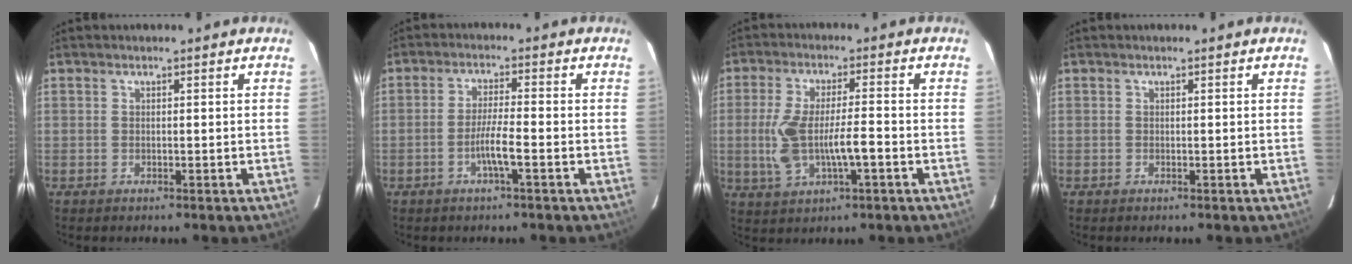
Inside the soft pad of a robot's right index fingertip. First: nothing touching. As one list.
[{"total": 4.3, "force": [-1.7, -0.2, 4.0], "torque": [-0.075, -0.002, -0.034]}, {"total": 8.8, "force": [-1.7, 2.2, 8.3], "torque": [-0.172, 0.007, -0.024]}, {"total": 0.0}]